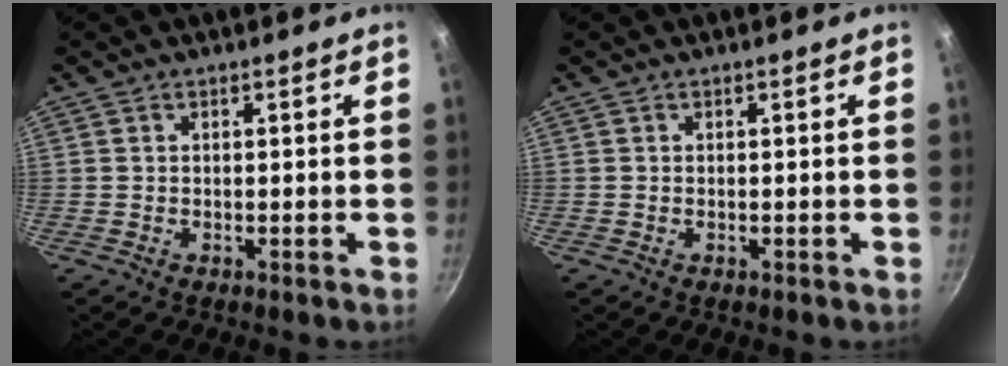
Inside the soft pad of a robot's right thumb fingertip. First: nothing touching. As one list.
[{"total": 0.0}]